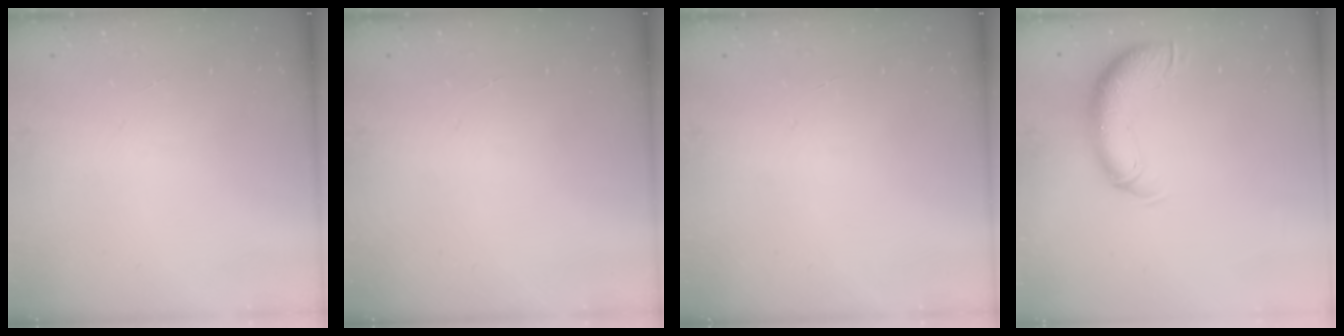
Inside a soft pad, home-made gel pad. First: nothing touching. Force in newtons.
{"total": 0.0}
{"total": 0.0}
{"total": 10.9, "press": 10.6, "slide": 2.3}